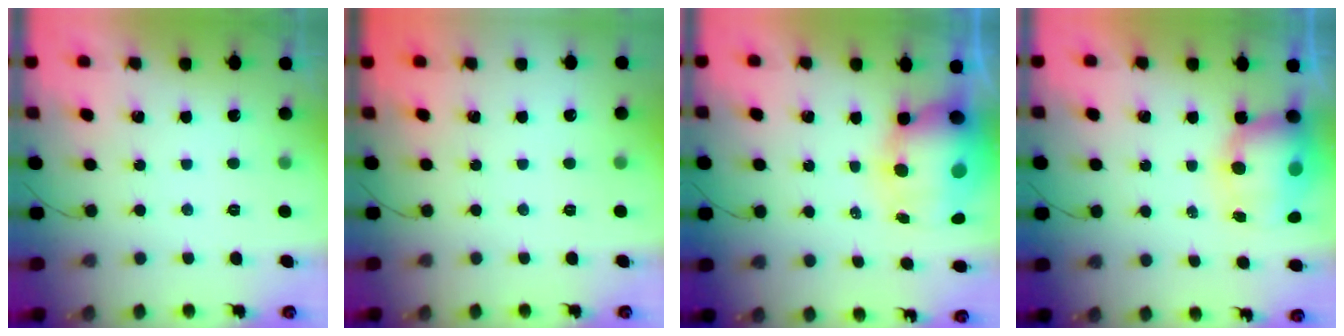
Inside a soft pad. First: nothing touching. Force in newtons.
{"total": 0.0}
{"total": 14.9, "press": 12.7, "slide": 7.8}
{"total": 9.9, "press": 9.7, "slide": 2.0}